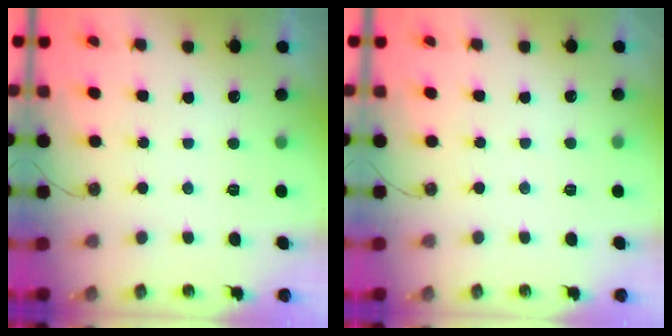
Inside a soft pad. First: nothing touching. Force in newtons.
{"total": 1.4, "press": 1.3, "slide": 0.3}